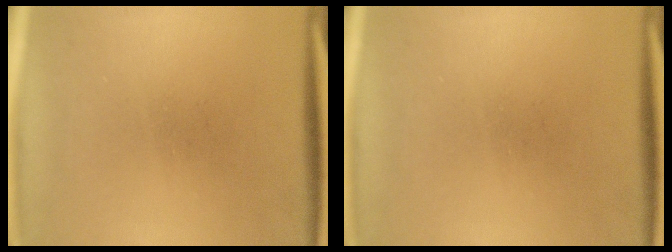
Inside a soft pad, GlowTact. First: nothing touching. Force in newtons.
{"total": 0.0}